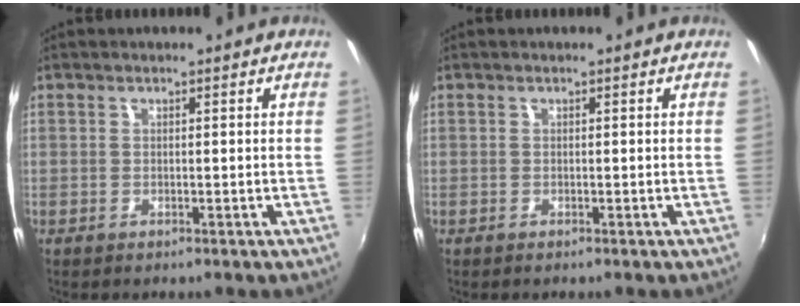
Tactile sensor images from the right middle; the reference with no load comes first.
{"total": 0.0}